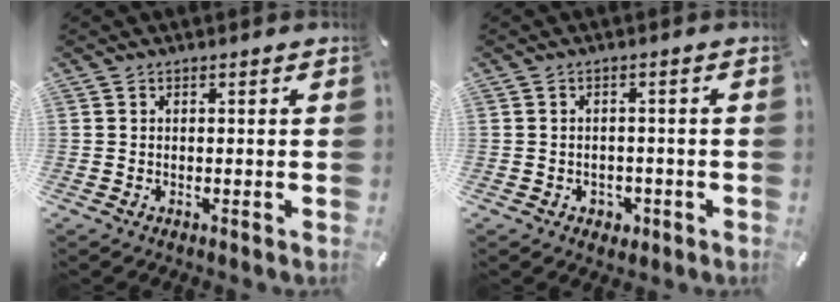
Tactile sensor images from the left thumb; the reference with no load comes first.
{"total": 2.7, "force": [-0.8, 2.4, 1.0], "torque": [-0.018, 0.005, -0.018]}